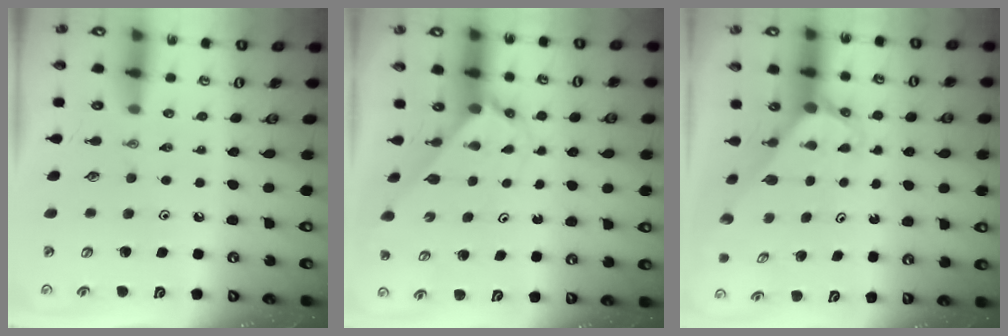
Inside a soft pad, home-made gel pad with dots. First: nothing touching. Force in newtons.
{"total": 2.7, "press": 2.7, "slide": 0.2}
{"total": 2.7, "press": 2.7, "slide": 0.1}